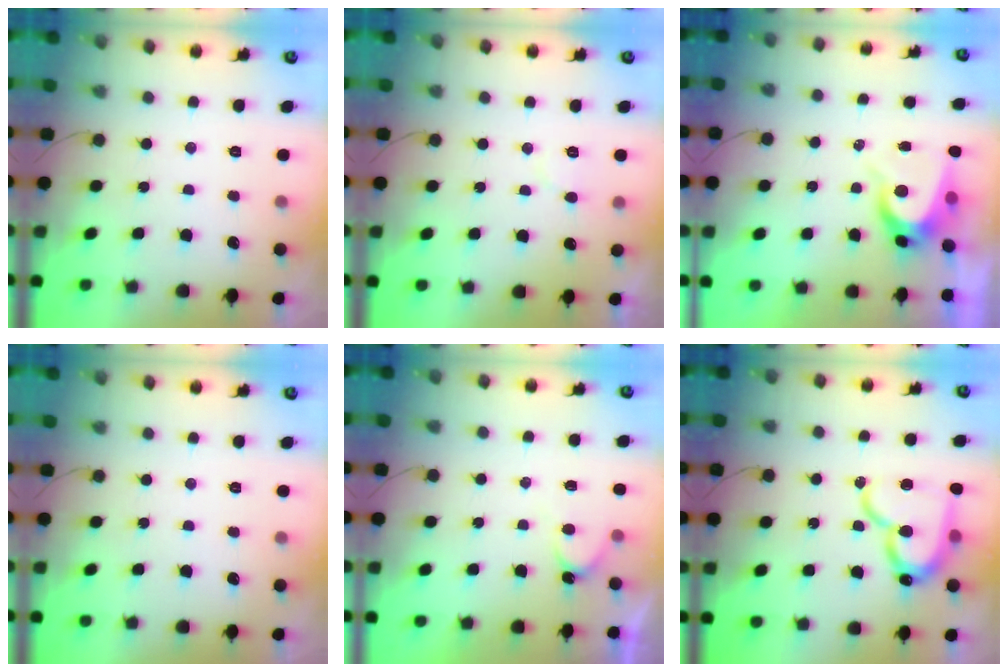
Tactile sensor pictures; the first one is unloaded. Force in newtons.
{"total": 4.0, "press": 4.0, "slide": 0.4}
{"total": 7.2, "press": 7.1, "slide": 0.6}
{"total": 0.0}
{"total": 4.0, "press": 4.0, "slide": 0.1}
{"total": 18.4, "press": 18.3, "slide": 1.5}